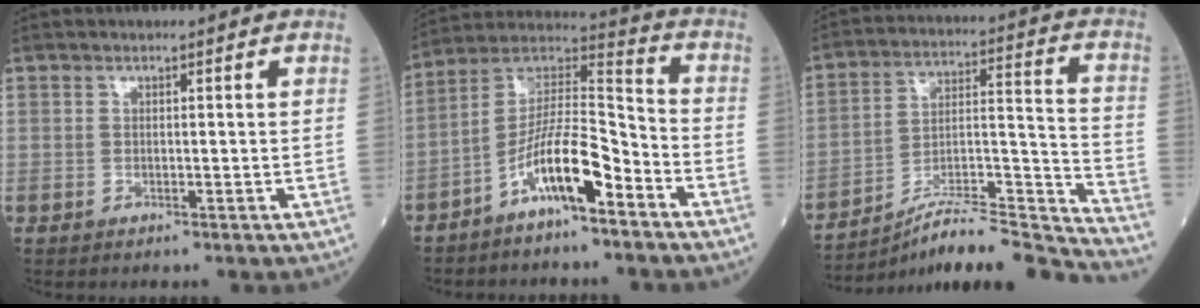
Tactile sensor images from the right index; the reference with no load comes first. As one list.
[{"total": 11.2, "force": [-6.0, 2.3, 9.1], "torque": [-0.176, 0.021, -0.110]}, {"total": 18.7, "force": [-17.7, -1.2, 6.0], "torque": [-0.095, 0.025, -0.286]}]